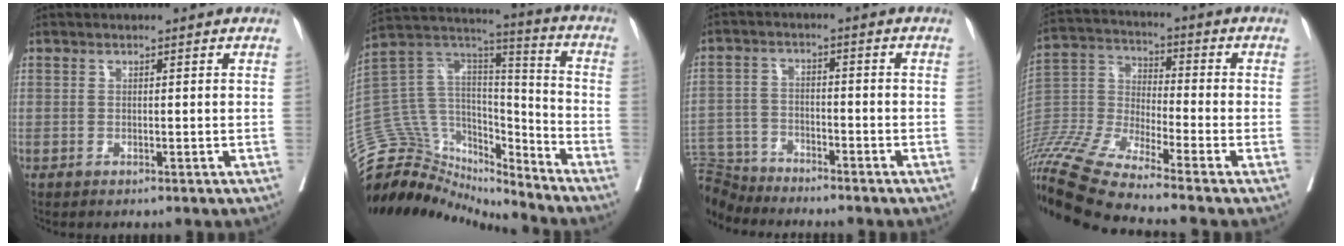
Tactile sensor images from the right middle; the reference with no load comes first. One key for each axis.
{"total": 18.1, "fx": -17.5, "fy": 4.5, "fz": 1.3, "tx": -0.024, "ty": 0.085, "tz": -0.304}
{"total": 8.6, "fx": -8.4, "fy": 1.7, "fz": 0.5, "tx": -0.018, "ty": 0.000, "tz": -0.157}
{"total": 15.9, "fx": -13.6, "fy": -0.8, "fz": 8.3, "tx": -0.186, "ty": -0.017, "tz": -0.268}